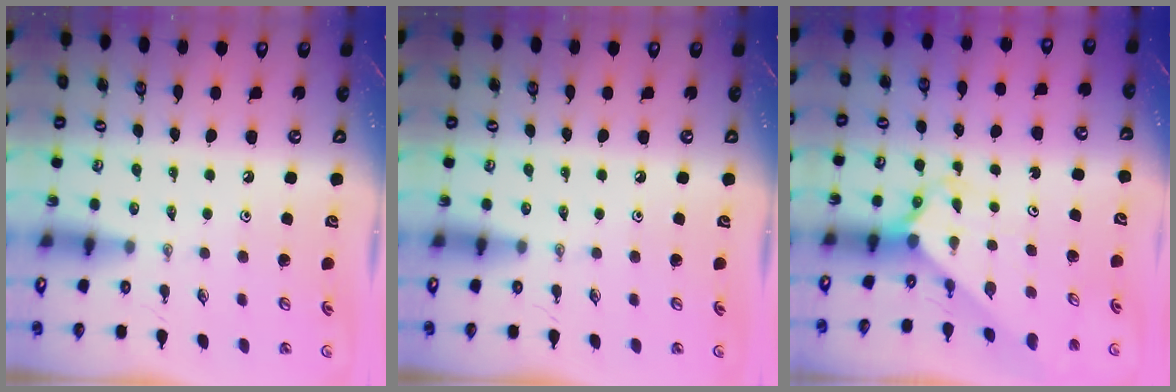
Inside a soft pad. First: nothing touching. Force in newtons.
{"total": 0.0}
{"total": 2.5, "press": 2.5, "slide": 0.3}